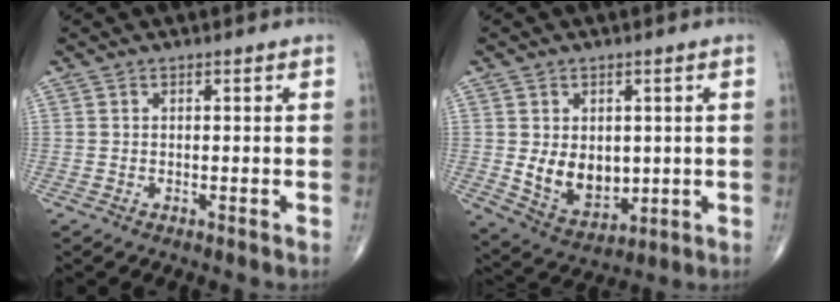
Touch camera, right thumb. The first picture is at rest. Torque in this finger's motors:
{"motor_torque": [0.21, 0.42, 0.20, -0.03, 0.04]}